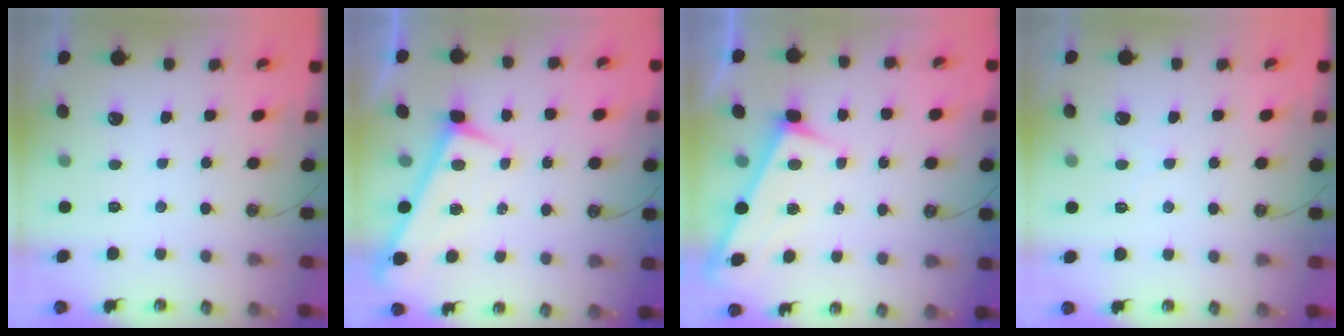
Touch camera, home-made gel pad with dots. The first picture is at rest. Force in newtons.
{"total": 0.0}
{"total": 3.0, "press": 3.0, "slide": 0.1}
{"total": 0.0}